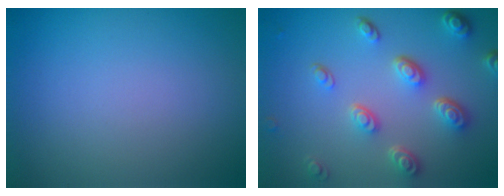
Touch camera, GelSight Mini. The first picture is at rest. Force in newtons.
{"total": 4.7, "press": 3.6, "slide": 3.1}